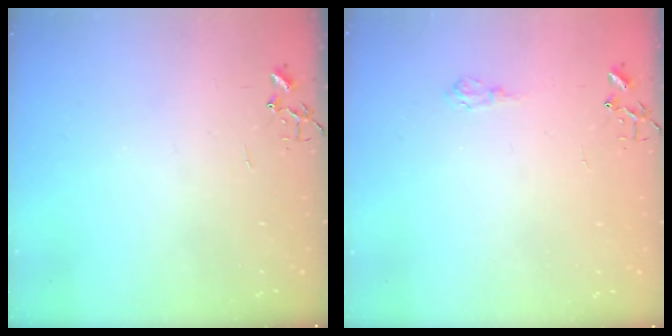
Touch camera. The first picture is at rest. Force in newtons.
{"total": 5.5, "press": 5.5, "slide": 0.7}